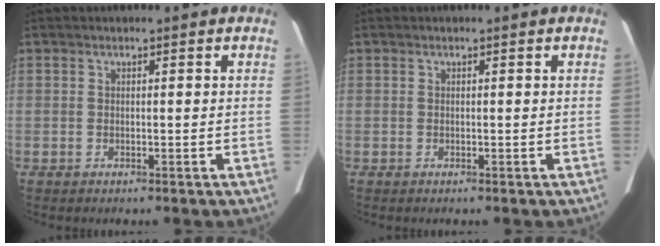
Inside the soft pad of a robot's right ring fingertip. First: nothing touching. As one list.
[{"total": 0.0}]